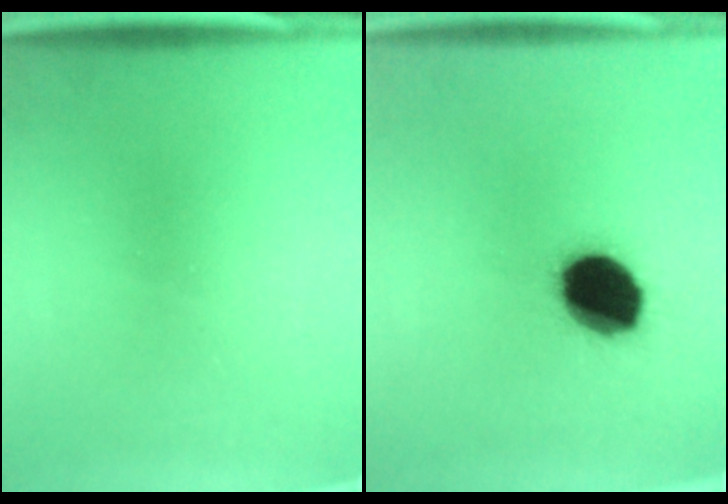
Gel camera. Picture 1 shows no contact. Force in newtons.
{"total": 16.2}